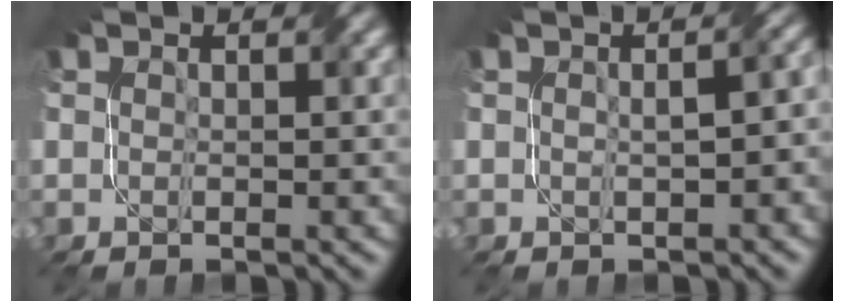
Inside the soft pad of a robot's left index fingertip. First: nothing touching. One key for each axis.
{"total": 3.4, "fx": -0.1, "fy": 1.5, "fz": 3.0, "tx": -0.043, "ty": 0.003, "tz": 0.004}